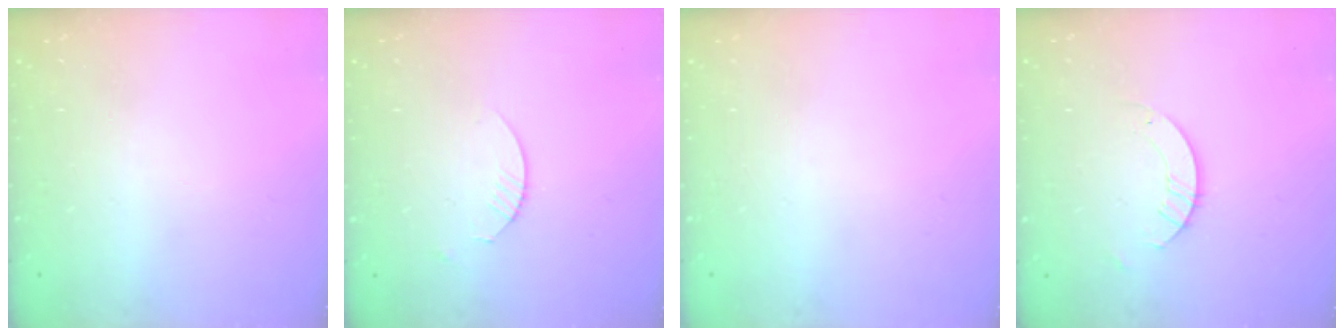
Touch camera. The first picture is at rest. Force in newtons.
{"total": 1.8, "press": 1.8, "slide": 0.2}
{"total": 0.0}
{"total": 2.6, "press": 2.6, "slide": 0.2}